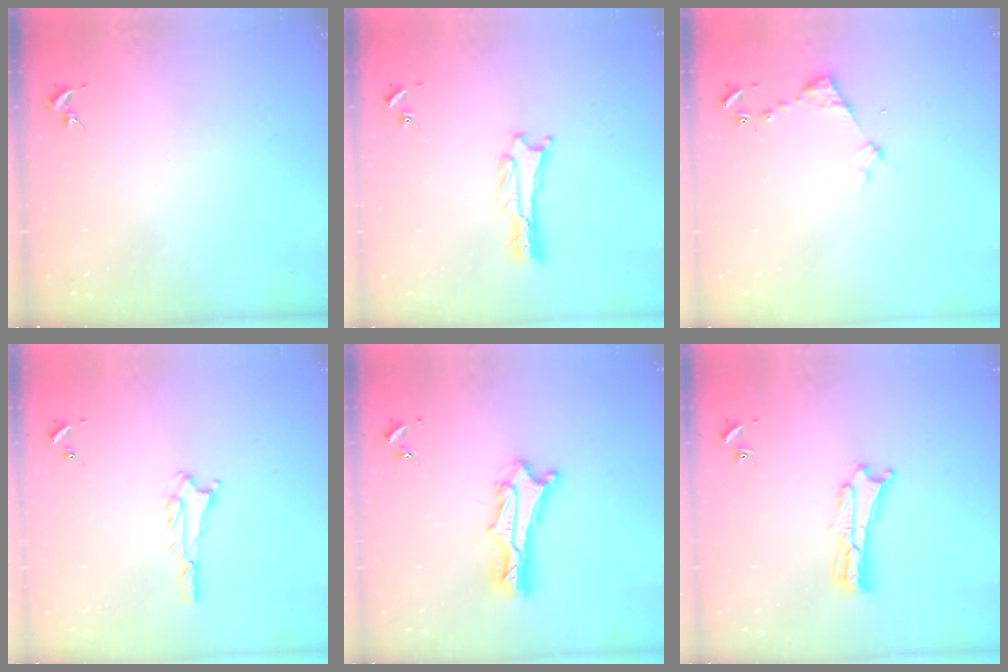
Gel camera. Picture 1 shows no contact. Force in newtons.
{"total": 1.3, "press": 1.3, "slide": 0.0}
{"total": 3.8, "press": 3.8, "slide": 0.4}
{"total": 1.8, "press": 1.8, "slide": 0.2}
{"total": 4.7, "press": 4.6, "slide": 0.3}
{"total": 1.8, "press": 1.8, "slide": 0.3}